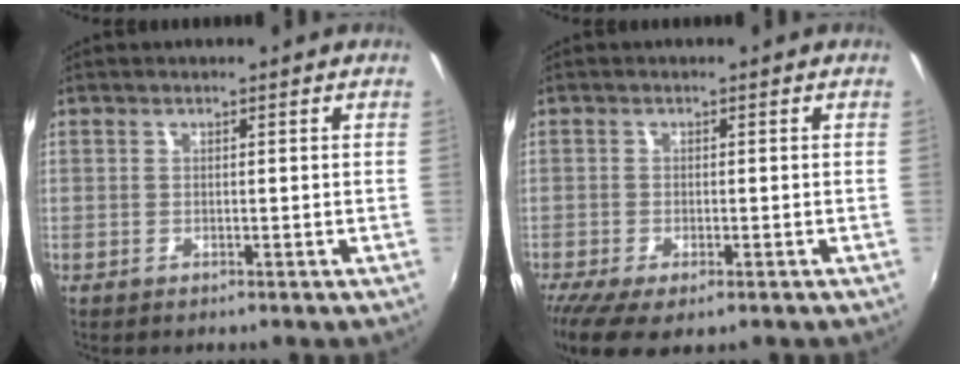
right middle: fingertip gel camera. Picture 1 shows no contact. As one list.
[{"total": 6.7, "force": [-4.2, 2.3, 4.6], "torque": [-0.106, -0.032, -0.071]}]